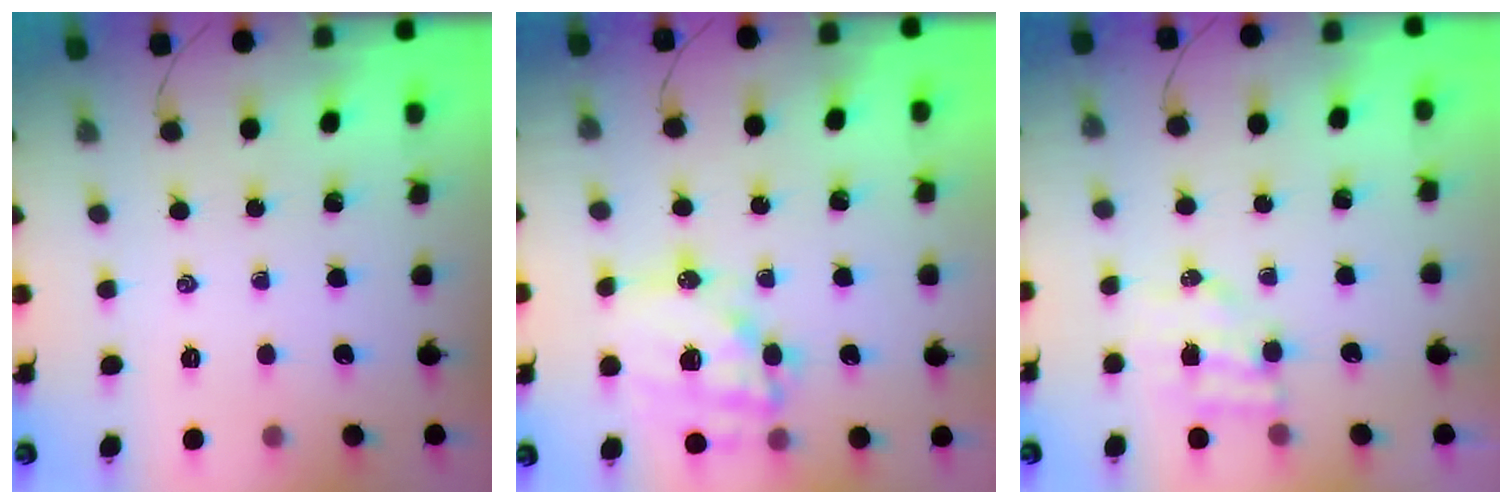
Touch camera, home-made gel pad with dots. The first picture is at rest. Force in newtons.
{"total": 16.6, "press": 16.2, "slide": 3.7}
{"total": 4.9, "press": 4.8, "slide": 0.8}